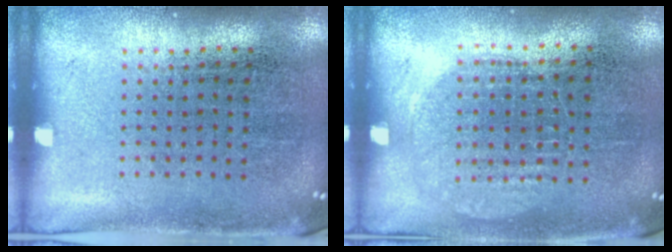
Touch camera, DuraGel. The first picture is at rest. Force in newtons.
{"total": 0.9, "press": 0.8, "slide": 0.3}